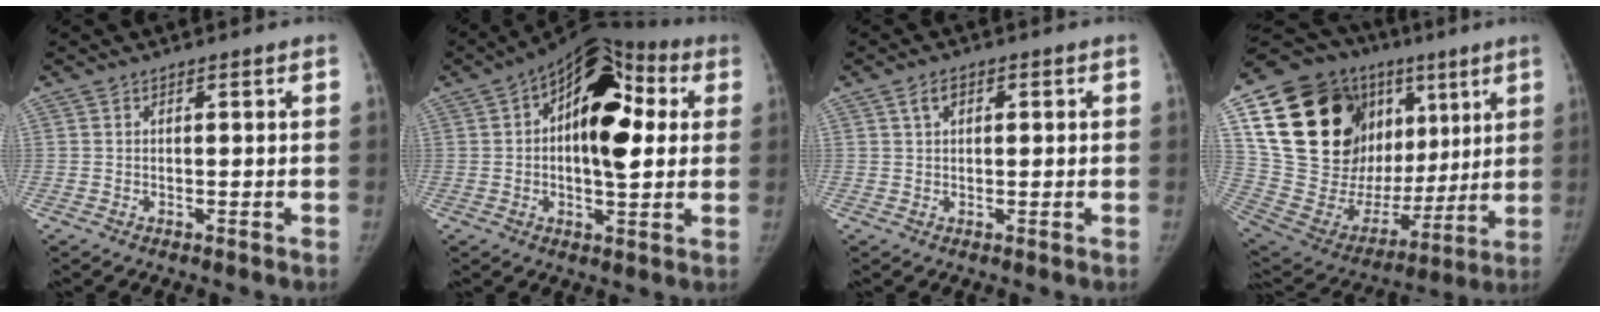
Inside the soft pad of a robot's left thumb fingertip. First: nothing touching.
{"total": 17.6, "force": [3.0, 9.0, 14.8], "torque": [-0.190, 0.026, 0.033]}
{"total": 3.1, "force": [0.9, 2.1, 2.0], "torque": [-0.026, 0.006, 0.012]}
{"total": 34.7, "force": [11.1, 21.4, 25.0], "torque": [-0.389, 0.031, 0.205]}